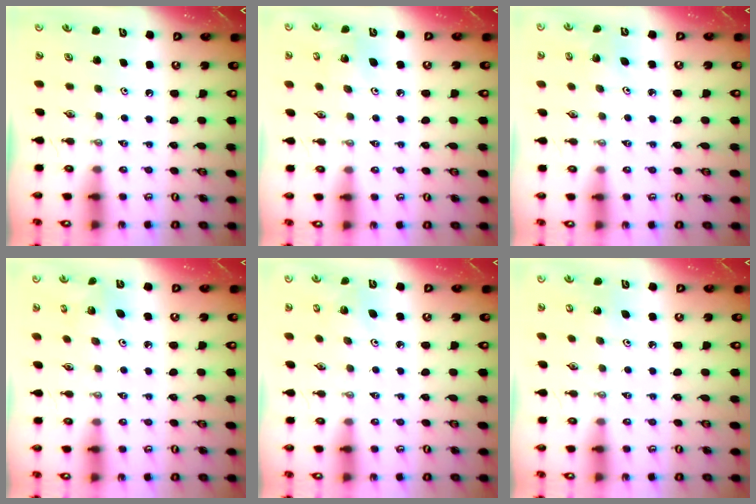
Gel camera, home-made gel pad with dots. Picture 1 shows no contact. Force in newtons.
{"total": 5.6, "press": 5.1, "slide": 2.3}
{"total": 2.6, "press": 2.6, "slide": 0.2}
{"total": 3.9, "press": 3.9, "slide": 0.2}
{"total": 3.2, "press": 3.2, "slide": 0.3}
{"total": 3.3, "press": 3.2, "slide": 0.5}